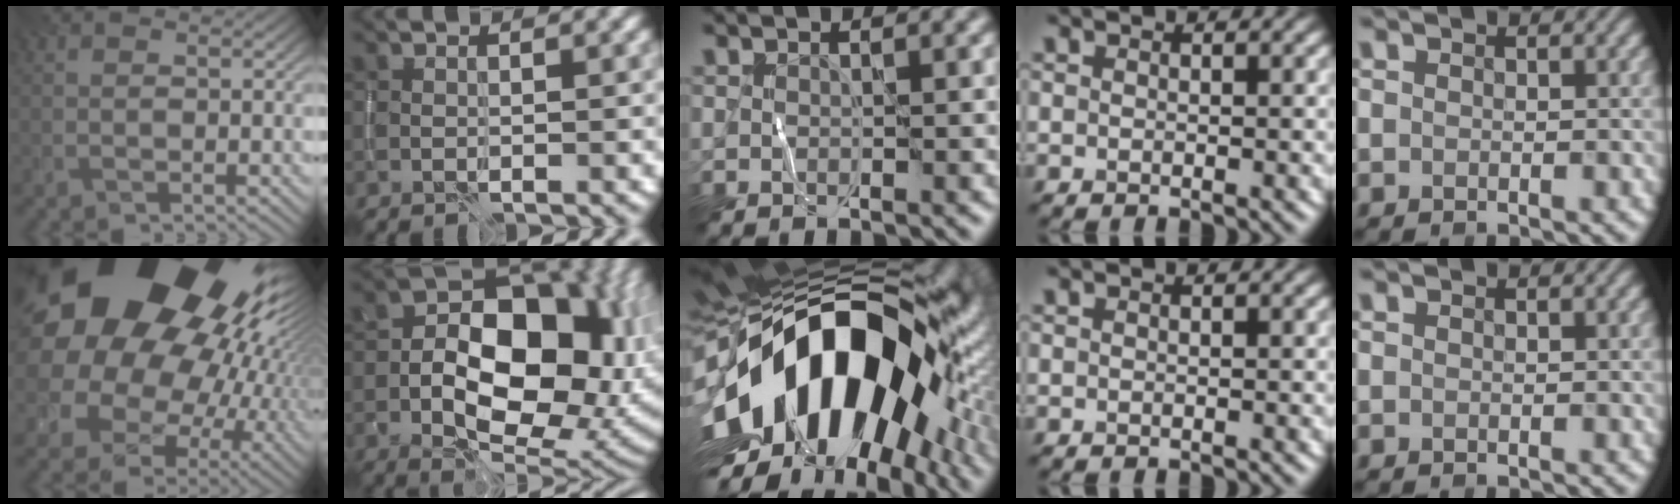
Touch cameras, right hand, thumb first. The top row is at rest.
{"thumb": {"total": 26.0, "force": [9.0, 20.2, 13.7], "torque": [-0.262, -0.024, 0.135]}, "index": {"total": 16.0, "force": [-0.5, 10.0, 12.5], "torque": [-0.159, -0.002, -0.008]}, "middle": {"total": 20.6, "force": [-1.9, 12.2, 16.5], "torque": [-0.287, -0.006, -0.039]}}